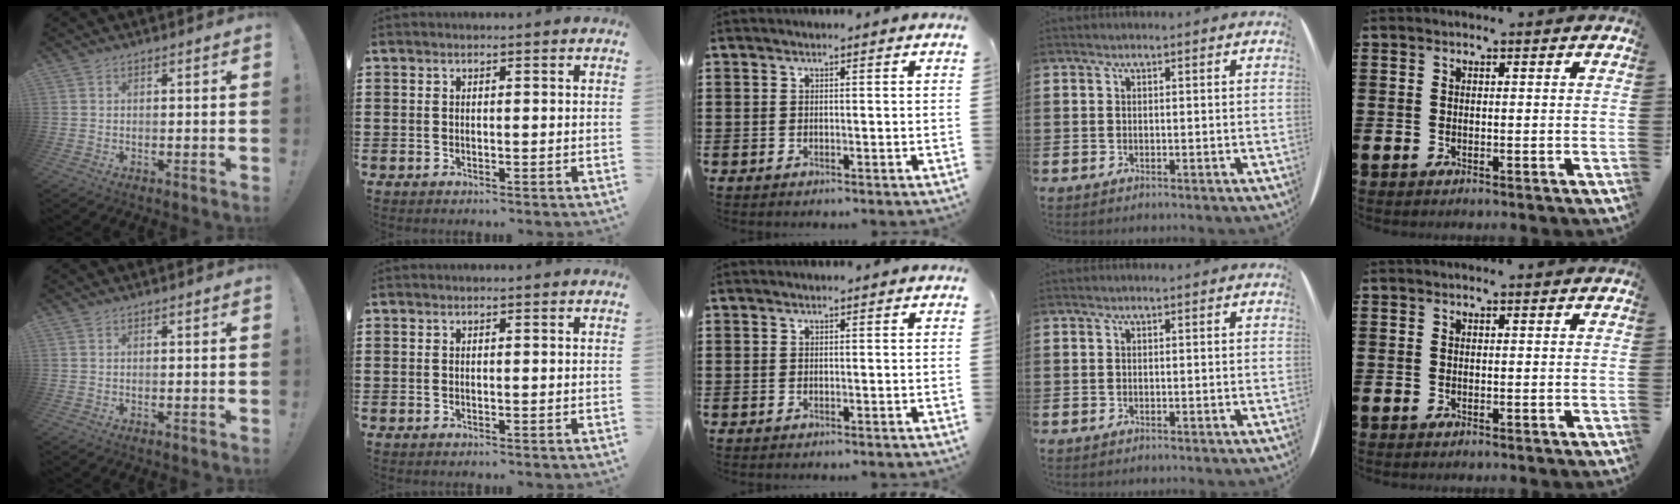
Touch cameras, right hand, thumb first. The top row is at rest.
{}